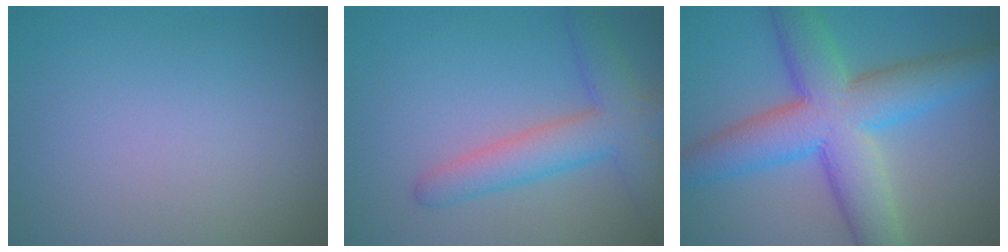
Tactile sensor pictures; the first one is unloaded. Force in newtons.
{"total": 5.1, "press": 5.1, "slide": 0.2}
{"total": 9.8, "press": 9.8, "slide": 0.3}